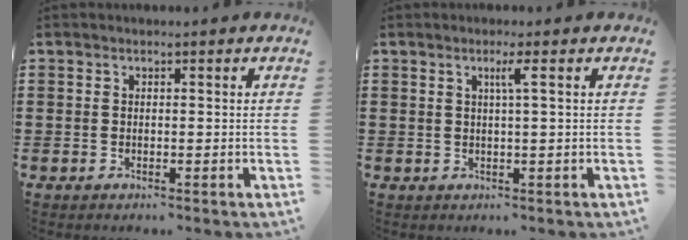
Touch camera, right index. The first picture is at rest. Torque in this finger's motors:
{"motor_torque": [0.44, -0.19, 0.06, 0.03]}